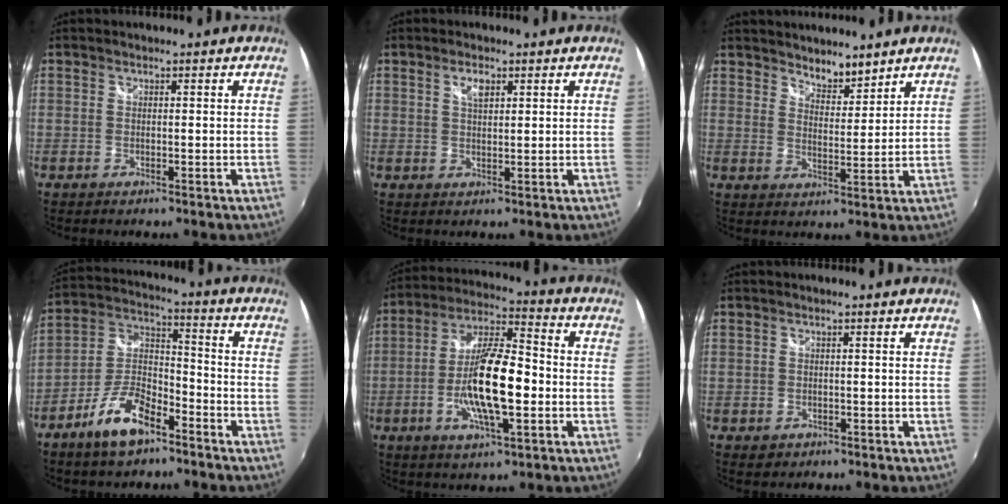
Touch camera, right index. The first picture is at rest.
{"total": 2.7, "force": [1.4, 1.2, 2.1], "torque": [-0.035, 0.002, 0.023]}
{"total": 5.0, "force": [4.5, 1.6, 1.8], "torque": [-0.018, -0.002, 0.074]}
{"total": 11.5, "force": [-7.4, 4.7, 7.4], "torque": [-0.155, 0.014, -0.134]}
{"total": 15.3, "force": [-3.4, 4.3, 14.3], "torque": [-0.276, -0.002, -0.065]}
{"total": 1.6, "force": [-0.6, 1.4, 0.5], "torque": [-0.010, -0.005, -0.007]}